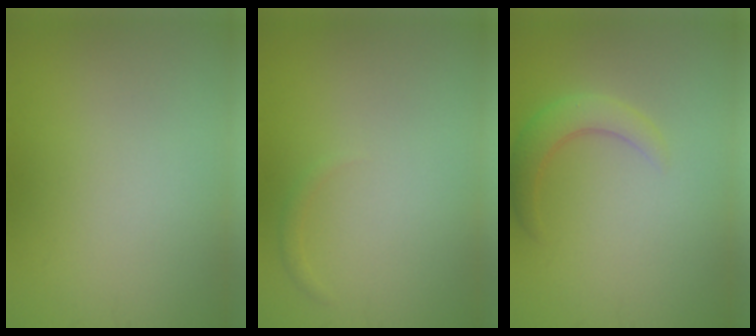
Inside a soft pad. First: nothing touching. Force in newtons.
{"total": 0.6, "press": 0.6, "slide": 0.0}
{"total": 2.9, "press": 2.9, "slide": 0.2}